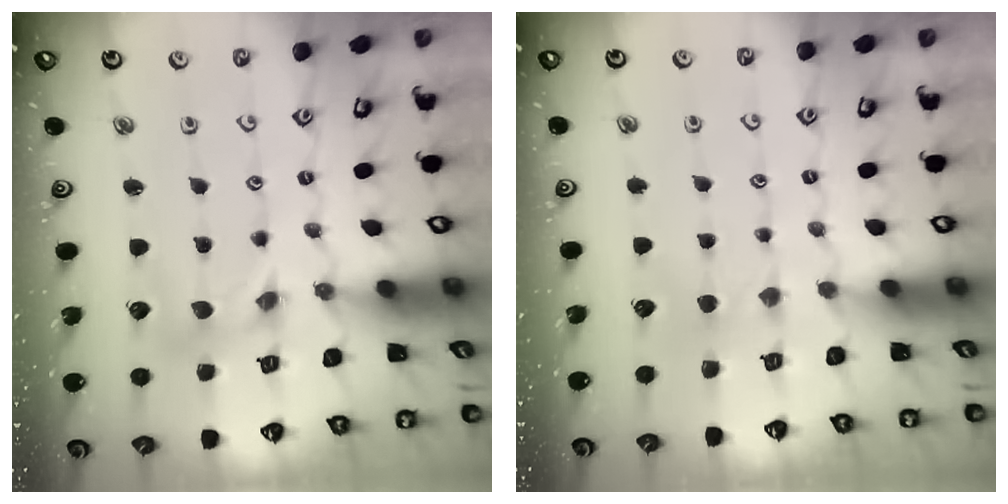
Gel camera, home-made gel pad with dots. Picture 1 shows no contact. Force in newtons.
{"total": 1.7, "press": 1.6, "slide": 0.3}